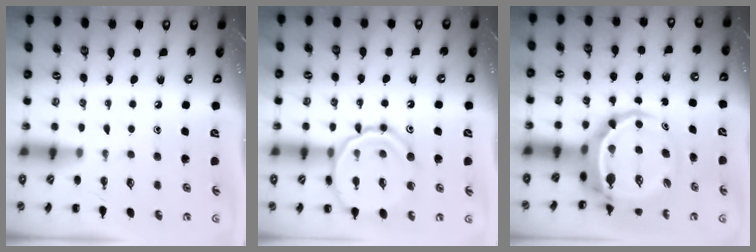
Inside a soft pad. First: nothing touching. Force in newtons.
{"total": 15.5, "press": 15.4, "slide": 1.0}
{"total": 7.3, "press": 7.1, "slide": 1.8}